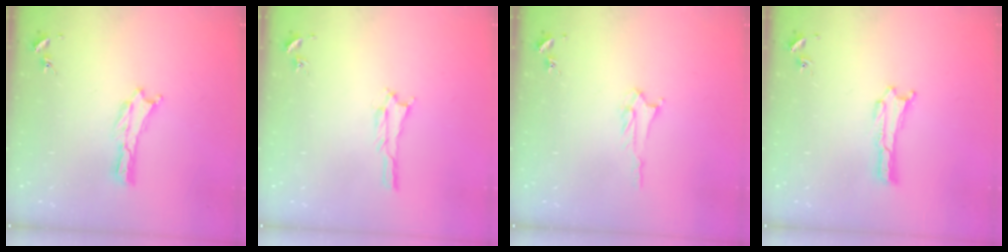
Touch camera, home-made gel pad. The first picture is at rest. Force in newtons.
{"total": 1.7, "press": 1.7, "slide": 0.2}
{"total": 2.6, "press": 2.6, "slide": 0.3}
{"total": 0.0}